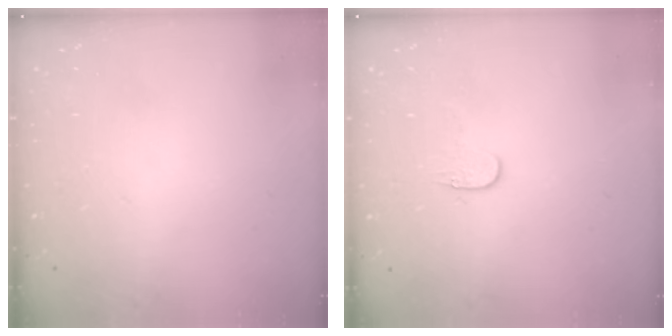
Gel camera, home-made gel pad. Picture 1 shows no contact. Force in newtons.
{"total": 3.4, "press": 3.4, "slide": 0.4}